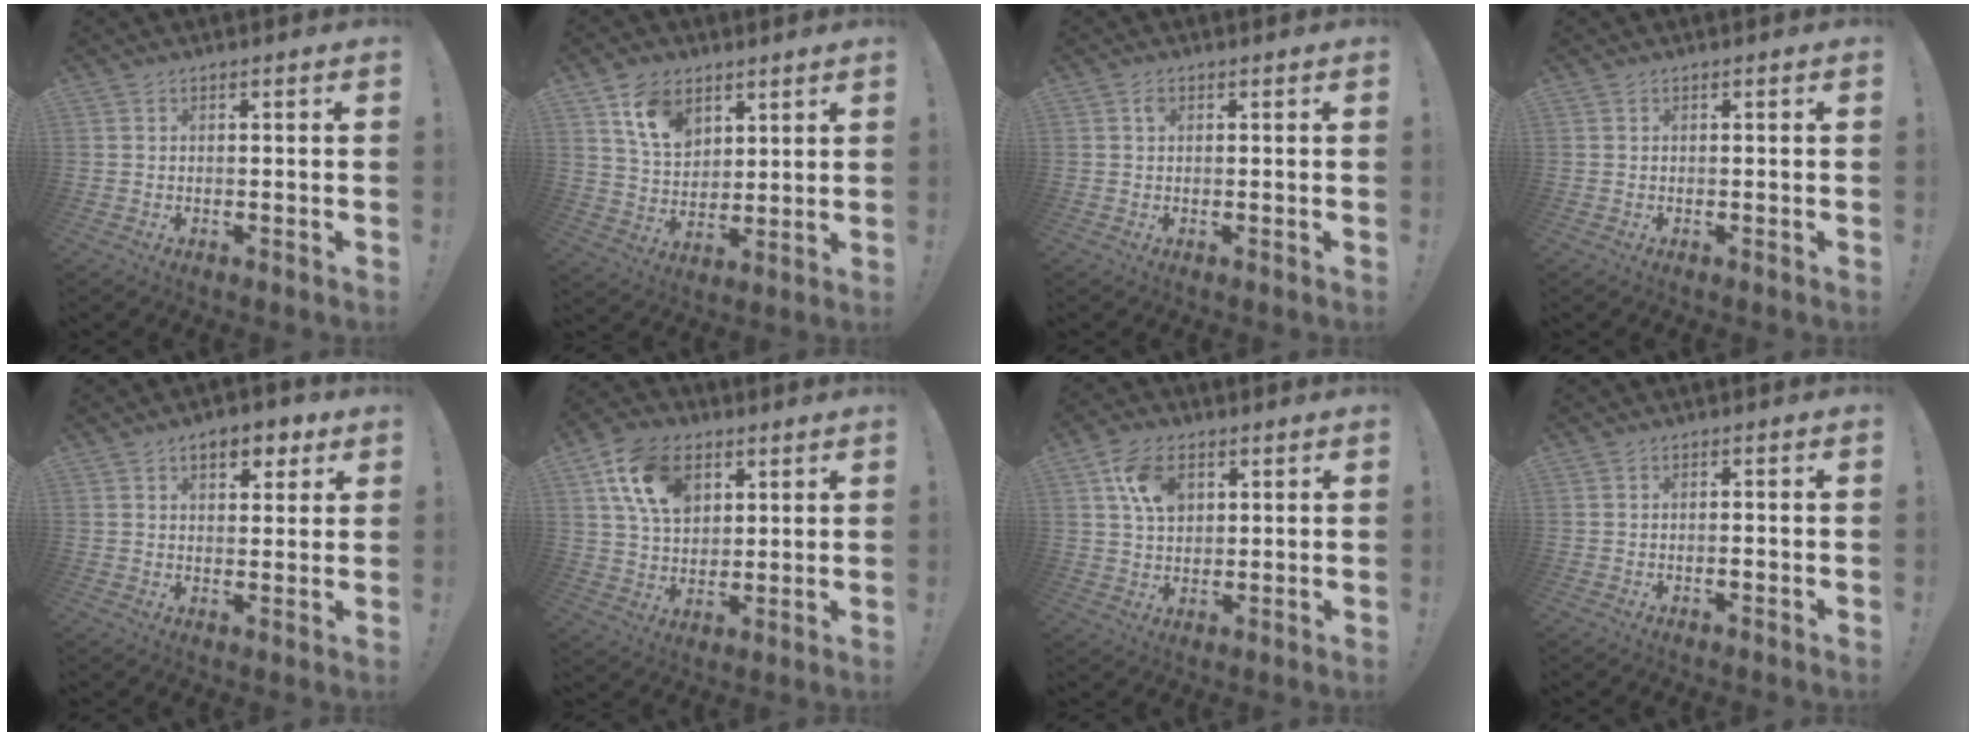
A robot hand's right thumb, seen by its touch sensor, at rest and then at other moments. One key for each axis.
{"total": 11.4, "fx": 6.6, "fy": 7.8, "fz": 5.1, "tx": -0.086, "ty": -0.028, "tz": 0.128}
{"total": 1.1, "fx": 0.4, "fy": 0.8, "fz": 0.6, "tx": -0.006, "ty": -0.001, "tz": 0.006}
{"total": 0.0}
{"total": 7.2, "fx": 3.9, "fy": 4.1, "fz": 4.4, "tx": -0.055, "ty": -0.007, "tz": 0.067}
{"total": 15.2, "fx": 6.3, "fy": 10.8, "fz": 8.7, "tx": -0.143, "ty": -0.010, "tz": 0.127}
{"total": 9.6, "fx": 3.8, "fy": 6.8, "fz": 5.6, "tx": -0.095, "ty": 0.003, "tz": 0.076}
{"total": 0.9, "fx": -0.4, "fy": 0.3, "fz": 0.6, "tx": -0.013, "ty": 0.002, "tz": -0.007}